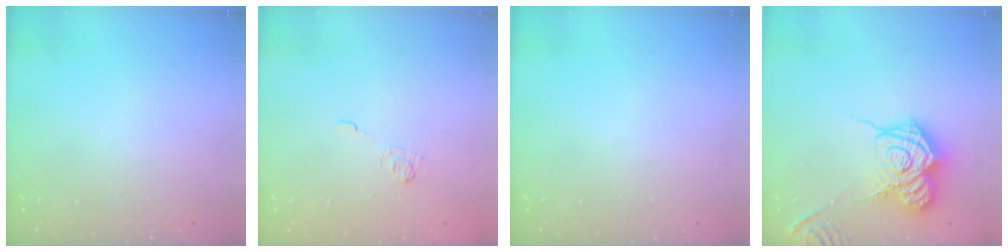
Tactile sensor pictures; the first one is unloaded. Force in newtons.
{"total": 2.5, "press": 2.1, "slide": 1.4}
{"total": 0.0}
{"total": 18.9, "press": 18.9, "slide": 1.5}